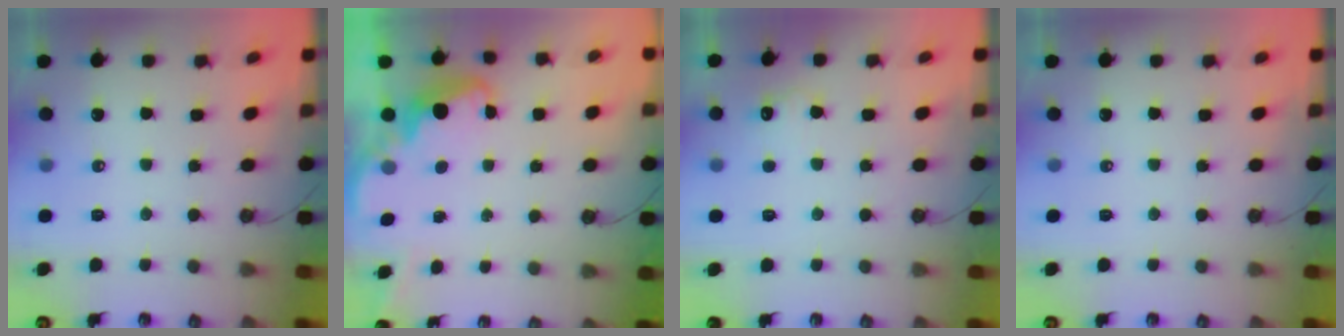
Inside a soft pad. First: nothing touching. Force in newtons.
{"total": 2.6, "press": 2.5, "slide": 0.8}
{"total": 6.1, "press": 6.0, "slide": 1.2}
{"total": 0.0}